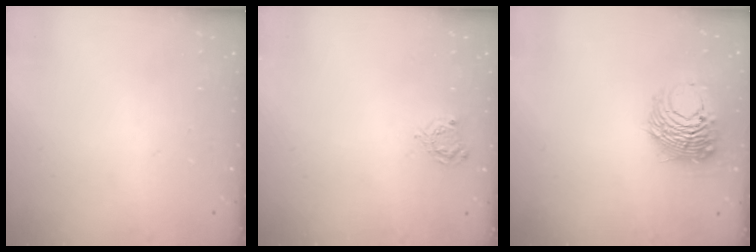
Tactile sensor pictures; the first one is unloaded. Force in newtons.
{"total": 5.0, "press": 5.0, "slide": 0.3}
{"total": 10.2, "press": 10.2, "slide": 0.7}